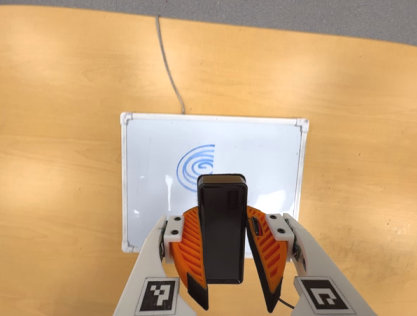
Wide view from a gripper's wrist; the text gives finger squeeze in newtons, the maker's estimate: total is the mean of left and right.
{"total": 8.0, "left": 6.8, "right": 9.1}